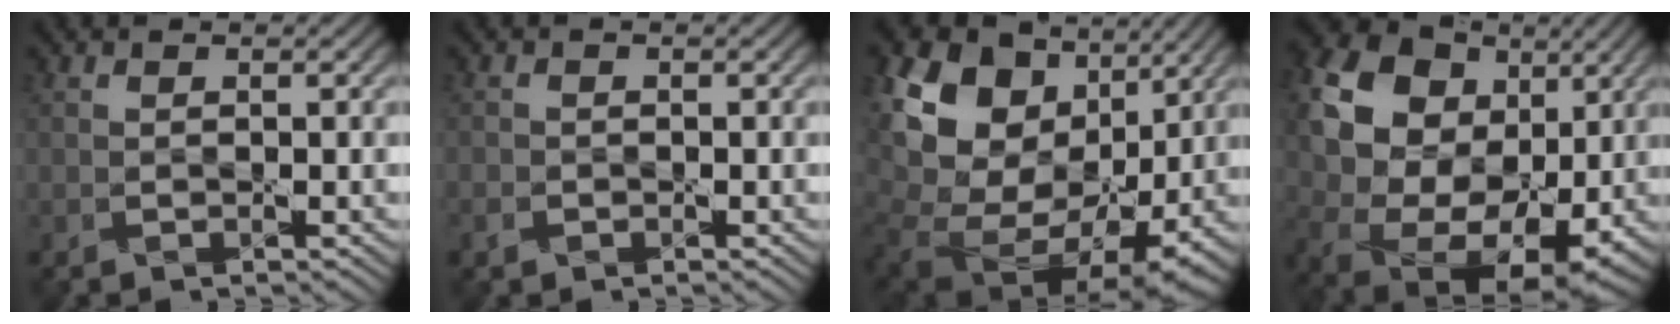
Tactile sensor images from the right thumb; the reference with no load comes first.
{"total": 1.3, "force": [-0.8, 1.0, 0.4], "torque": [-0.009, -0.003, -0.019]}
{"total": 20.4, "force": [6.5, 15.5, 11.5], "torque": [-0.280, 0.030, 0.138]}
{"total": 22.1, "force": [7.6, 17.1, 11.9], "torque": [-0.275, 0.030, 0.141]}